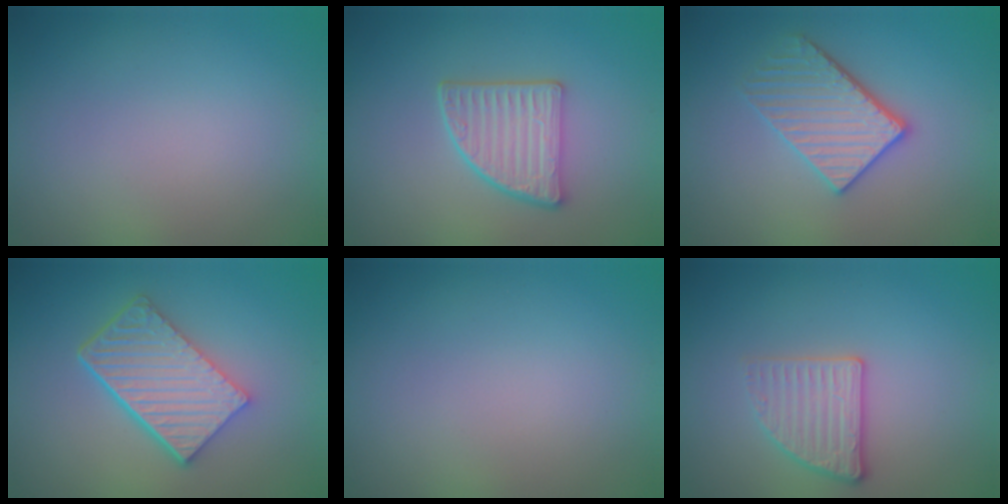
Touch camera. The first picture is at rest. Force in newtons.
{"total": 3.8, "press": 3.3, "slide": 1.9}
{"total": 3.7, "press": 3.3, "slide": 1.6}
{"total": 5.8, "press": 4.3, "slide": 4.0}
{"total": 0.0}
{"total": 2.6, "press": 2.4, "slide": 1.0}